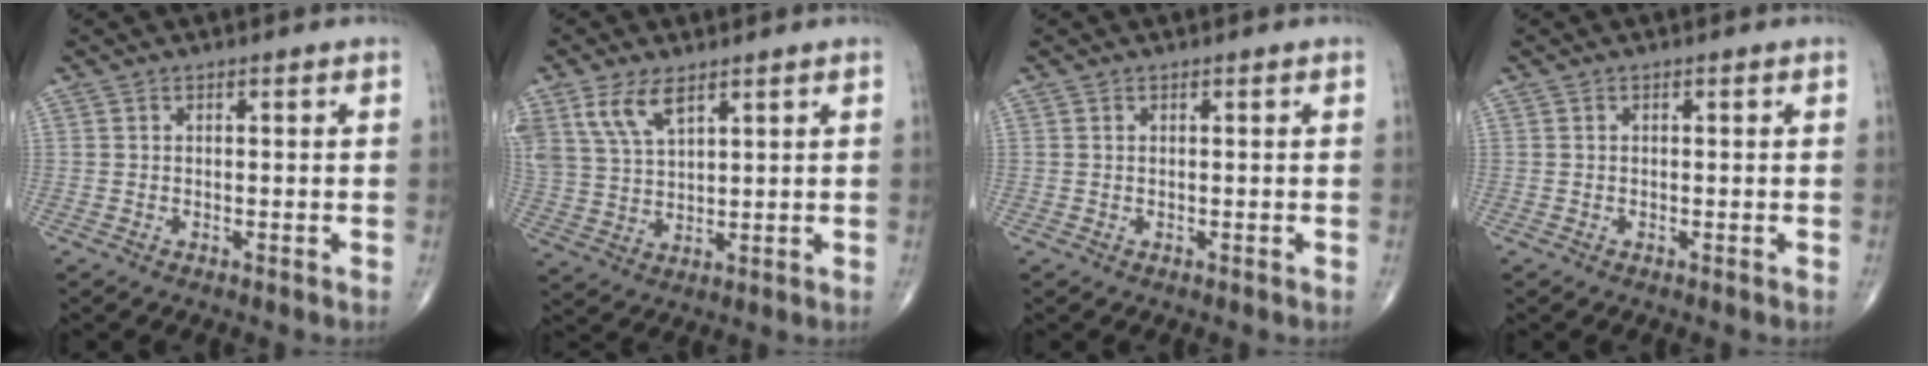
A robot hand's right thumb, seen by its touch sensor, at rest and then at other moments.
{"total": 8.0, "force": [4.7, 3.7, 5.2], "torque": [-0.105, -0.011, 0.104]}
{"total": 0.0}
{"total": 0.0}